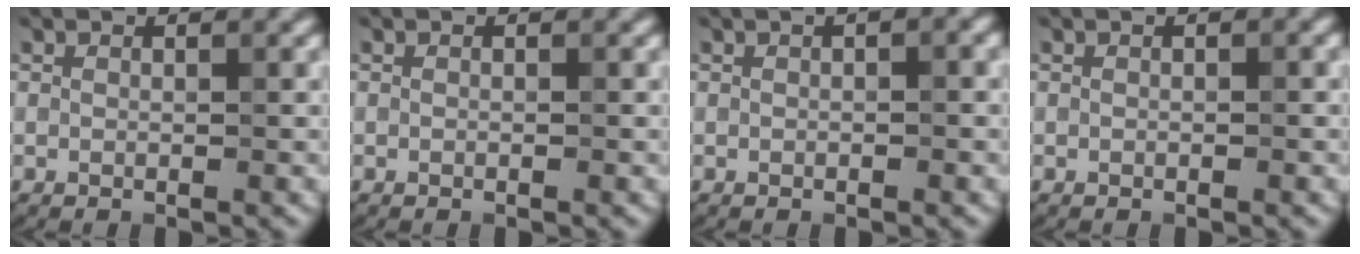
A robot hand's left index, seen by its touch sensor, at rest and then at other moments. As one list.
[{"total": 0.0}, {"total": 2.0, "force": [0.5, 0.6, 1.9], "torque": [-0.022, 0.005, 0.003]}, {"total": 0.7, "force": [-0.1, 0.1, 0.7], "torque": [-0.012, 0.000, -0.003]}]